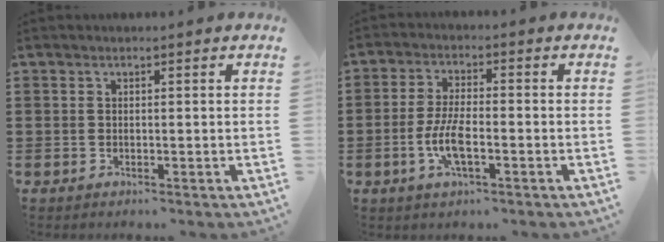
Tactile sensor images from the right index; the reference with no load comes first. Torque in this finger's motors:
{"motor_torque": [2.14, 0.00, 0.19, 0.12]}